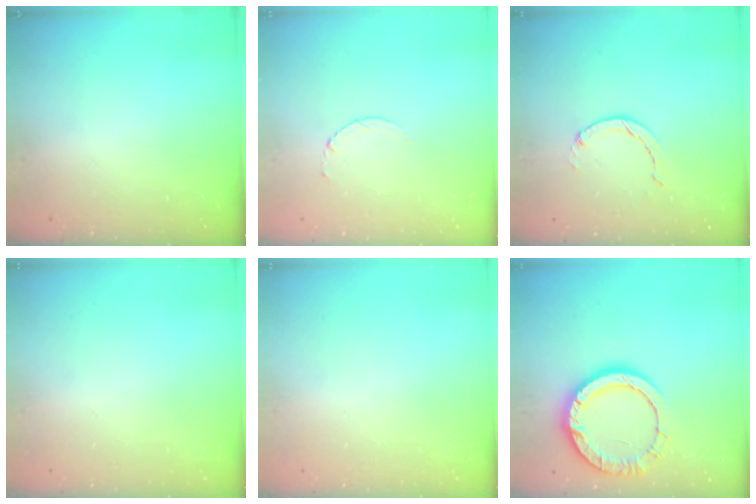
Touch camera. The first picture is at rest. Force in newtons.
{"total": 2.6, "press": 2.6, "slide": 0.3}
{"total": 1.0, "press": 0.9, "slide": 0.3}
{"total": 0.0}
{"total": 0.0}
{"total": 14.3, "press": 14.2, "slide": 1.7}